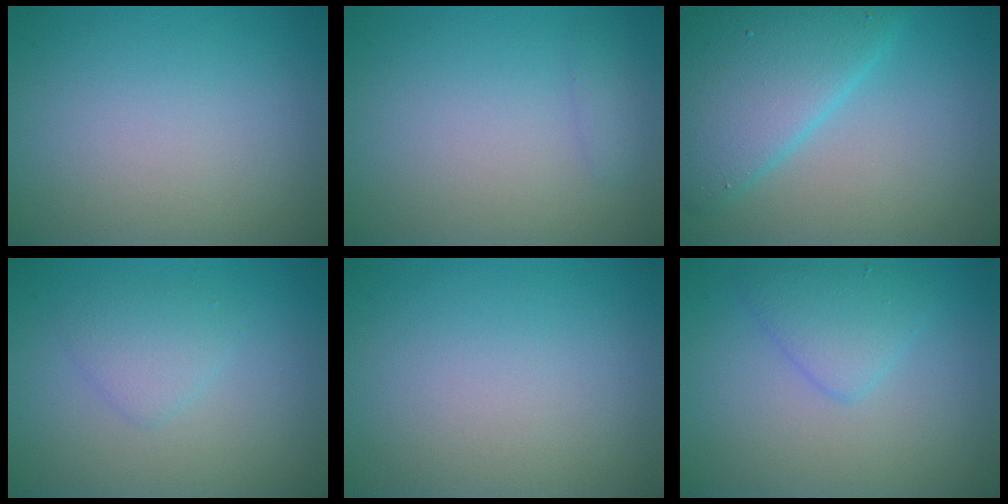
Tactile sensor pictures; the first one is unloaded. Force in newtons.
{"total": 0.8, "press": 0.8, "slide": 0.0}
{"total": 7.6, "press": 7.5, "slide": 0.4}
{"total": 1.9, "press": 1.9, "slide": 0.2}
{"total": 0.0}
{"total": 2.6, "press": 2.6, "slide": 0.1}